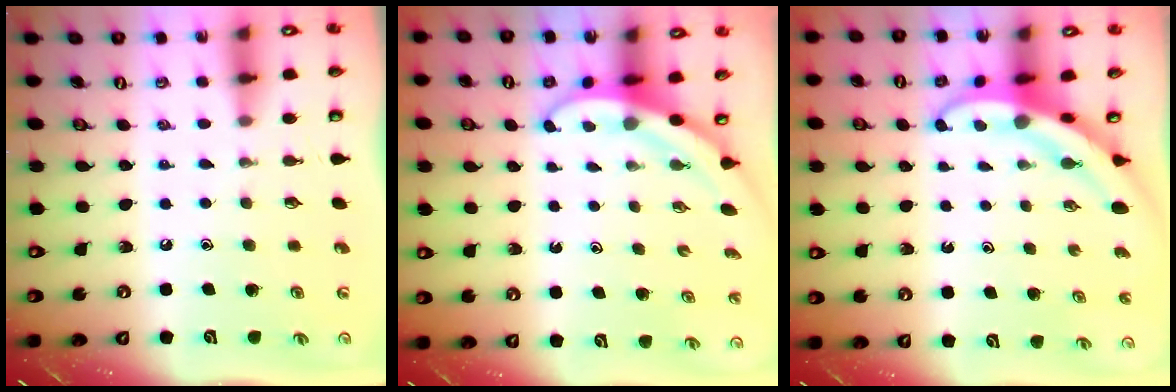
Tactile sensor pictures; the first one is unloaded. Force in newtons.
{"total": 3.1, "press": 3.1, "slide": 0.1}
{"total": 3.9, "press": 3.9, "slide": 0.6}